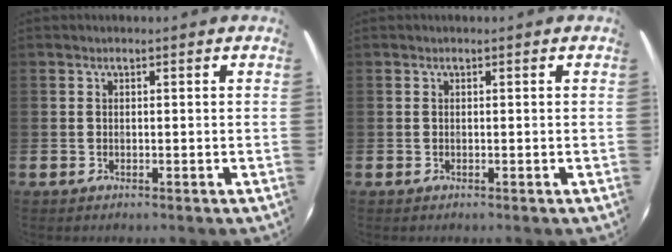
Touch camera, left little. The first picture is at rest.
{"total": 0.0}